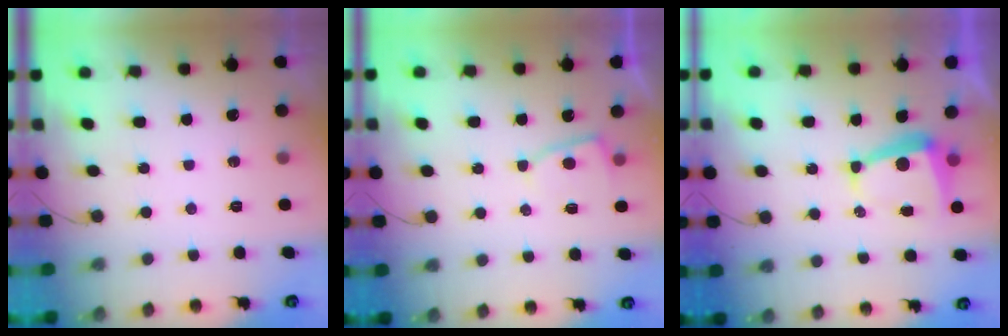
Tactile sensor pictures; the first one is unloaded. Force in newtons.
{"total": 3.8, "press": 3.8, "slide": 0.4}
{"total": 5.6, "press": 5.6, "slide": 0.5}